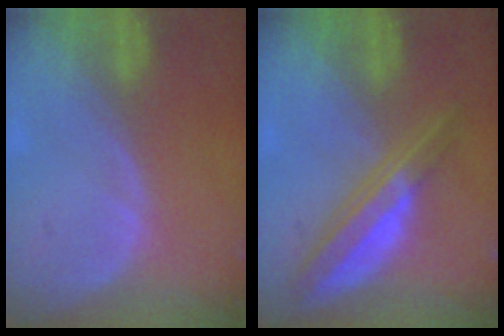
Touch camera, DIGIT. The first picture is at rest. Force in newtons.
{"total": 6.7, "press": 5.6, "slide": 3.7}